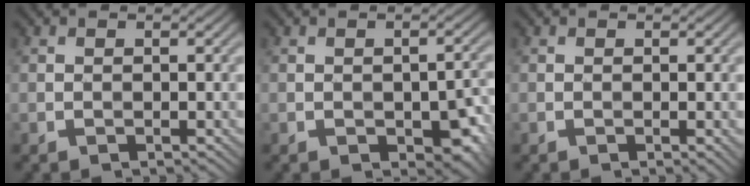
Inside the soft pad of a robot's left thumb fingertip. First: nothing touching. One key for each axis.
{"total": 5.1, "fx": -1.7, "fy": 2.8, "fz": 3.9, "tx": -0.049, "ty": -0.011, "tz": -0.018}
{"total": 0.6, "fx": -0.1, "fy": 0.1, "fz": 0.6, "tx": -0.011, "ty": -0.003, "tz": -0.002}